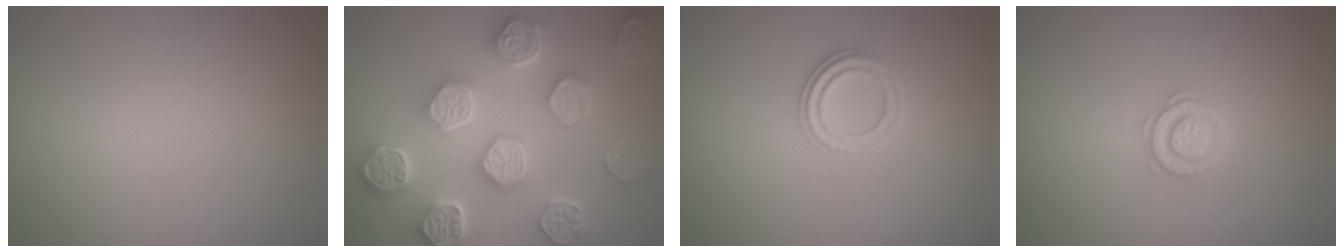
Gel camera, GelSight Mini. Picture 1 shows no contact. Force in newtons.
{"total": 7.4, "press": 6.6, "slide": 3.4}
{"total": 2.3, "press": 2.1, "slide": 1.0}
{"total": 2.2, "press": 2.2, "slide": 0.3}